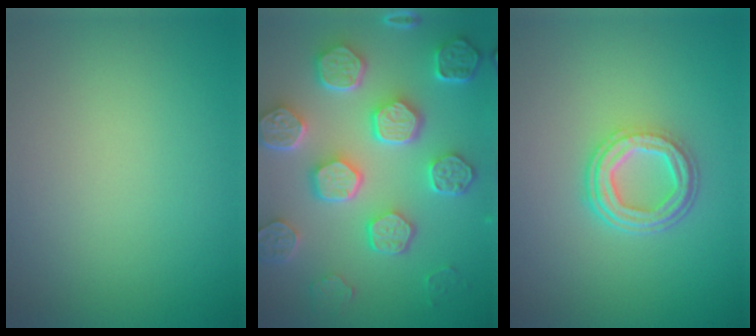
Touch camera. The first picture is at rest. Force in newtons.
{"total": 8.5, "press": 6.5, "slide": 5.5}
{"total": 4.4, "press": 3.4, "slide": 2.8}